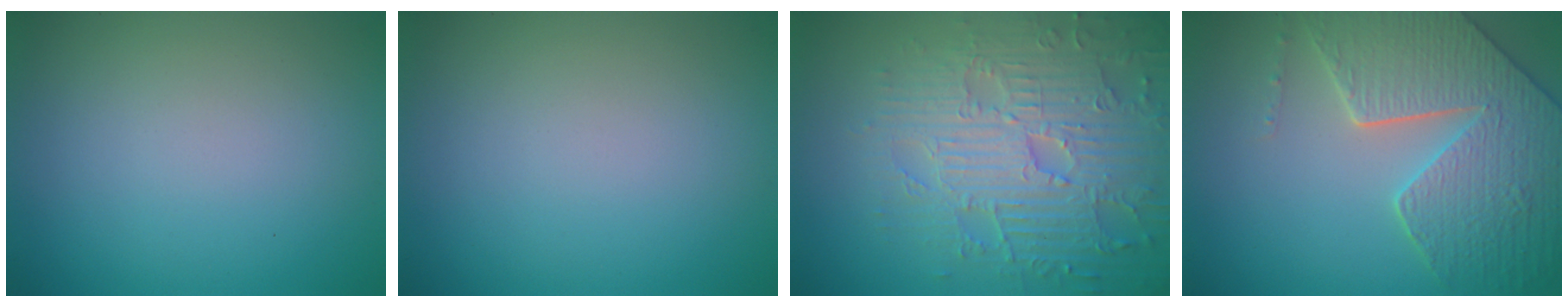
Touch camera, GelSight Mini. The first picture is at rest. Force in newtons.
{"total": 0.0}
{"total": 7.7, "press": 5.9, "slide": 4.8}
{"total": 7.0, "press": 5.9, "slide": 3.9}